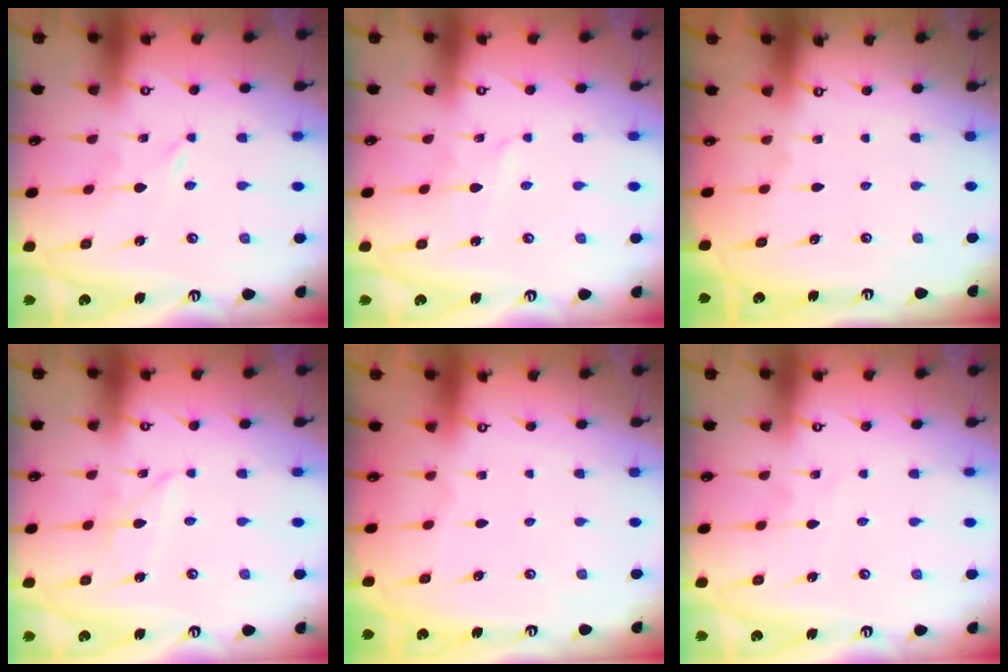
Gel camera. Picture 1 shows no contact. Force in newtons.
{"total": 2.4, "press": 2.4, "slide": 0.4}
{"total": 0.0}
{"total": 3.5, "press": 3.5, "slide": 0.2}
{"total": 0.0}
{"total": 1.9, "press": 1.9, "slide": 0.2}